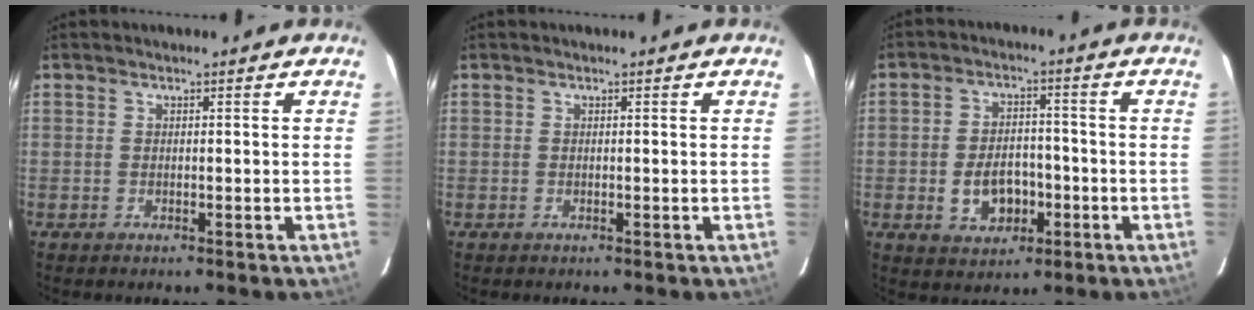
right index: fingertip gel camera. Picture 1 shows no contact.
{"total": 0.0}
{"total": 7.6, "force": [-2.3, 5.3, 5.0], "torque": [-0.101, 0.008, -0.026]}